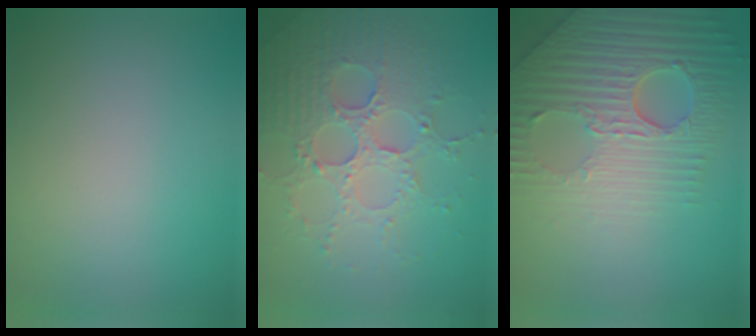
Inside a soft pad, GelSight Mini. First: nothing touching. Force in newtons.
{"total": 5.5, "press": 4.8, "slide": 2.7}
{"total": 9.0, "press": 6.1, "slide": 6.7}